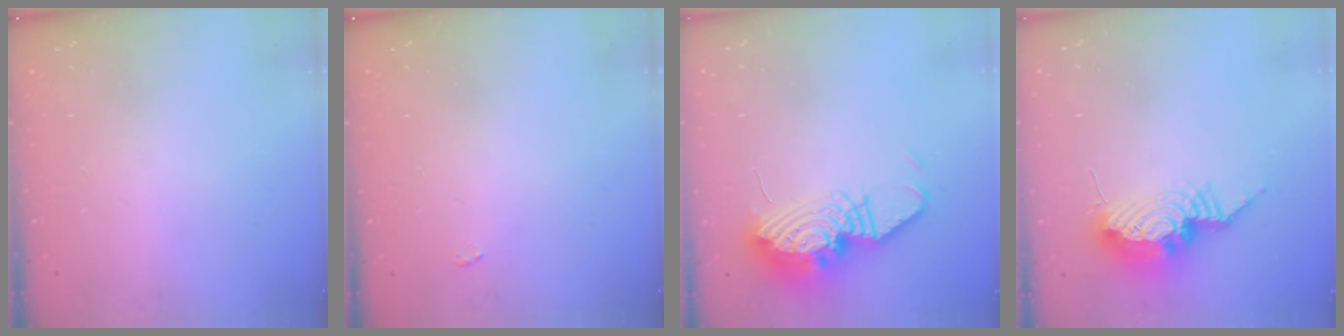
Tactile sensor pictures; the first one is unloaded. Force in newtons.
{"total": 2.2, "press": 2.1, "slide": 0.3}
{"total": 14.7, "press": 14.6, "slide": 1.3}
{"total": 12.6, "press": 12.5, "slide": 1.8}